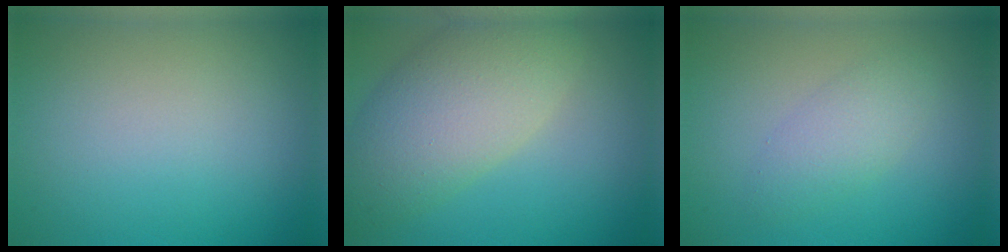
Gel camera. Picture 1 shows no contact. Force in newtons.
{"total": 8.0, "press": 8.0, "slide": 0.7}
{"total": 2.5, "press": 2.5, "slide": 0.1}